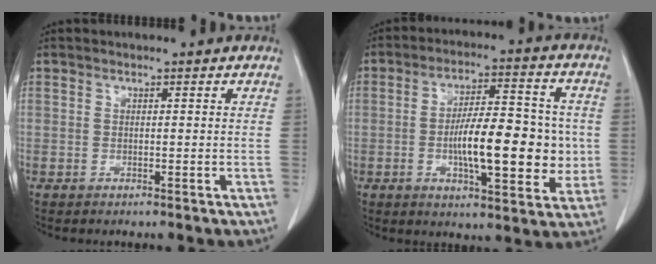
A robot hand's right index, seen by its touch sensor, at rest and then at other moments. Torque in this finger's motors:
{"motor_torque": [0.46, 0.11, 0.46, 0.16]}